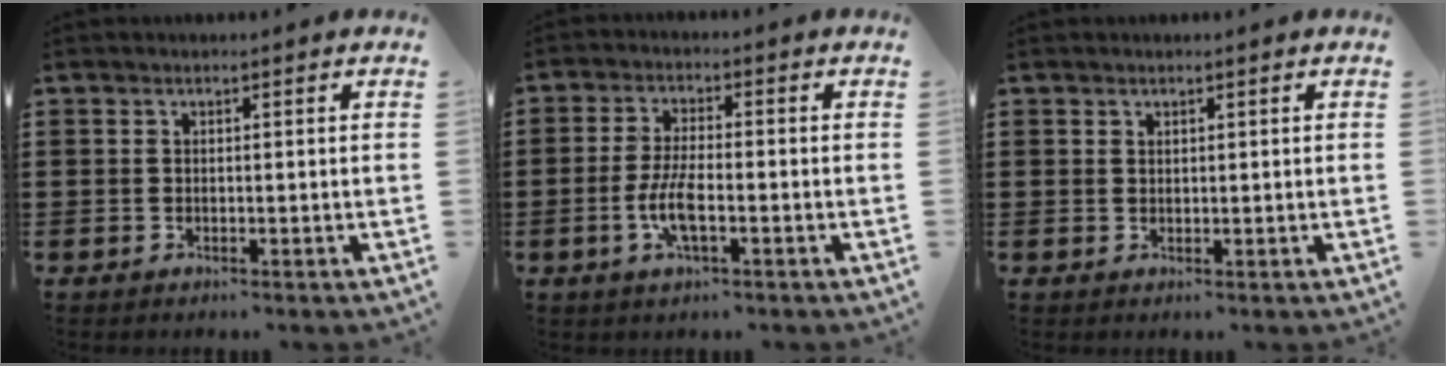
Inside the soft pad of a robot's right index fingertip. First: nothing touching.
{"total": 5.4, "force": [-1.5, 1.5, 5.0], "torque": [-0.117, -0.008, -0.035]}
{"total": 0.7, "force": [0.6, 0.4, 0.1], "torque": [-0.004, 0.002, 0.012]}